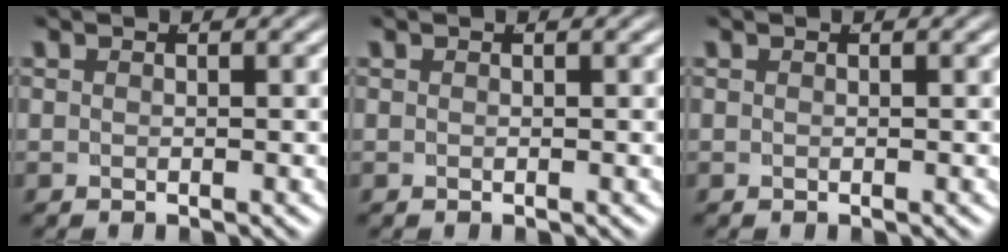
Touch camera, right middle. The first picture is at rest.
{"total": 0.0}
{"total": 0.0}